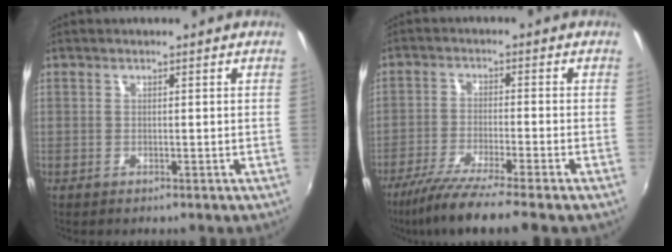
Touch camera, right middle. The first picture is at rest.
{"total": 10.4, "force": [-8.4, -0.9, 6.0], "torque": [-0.132, -0.036, -0.146]}